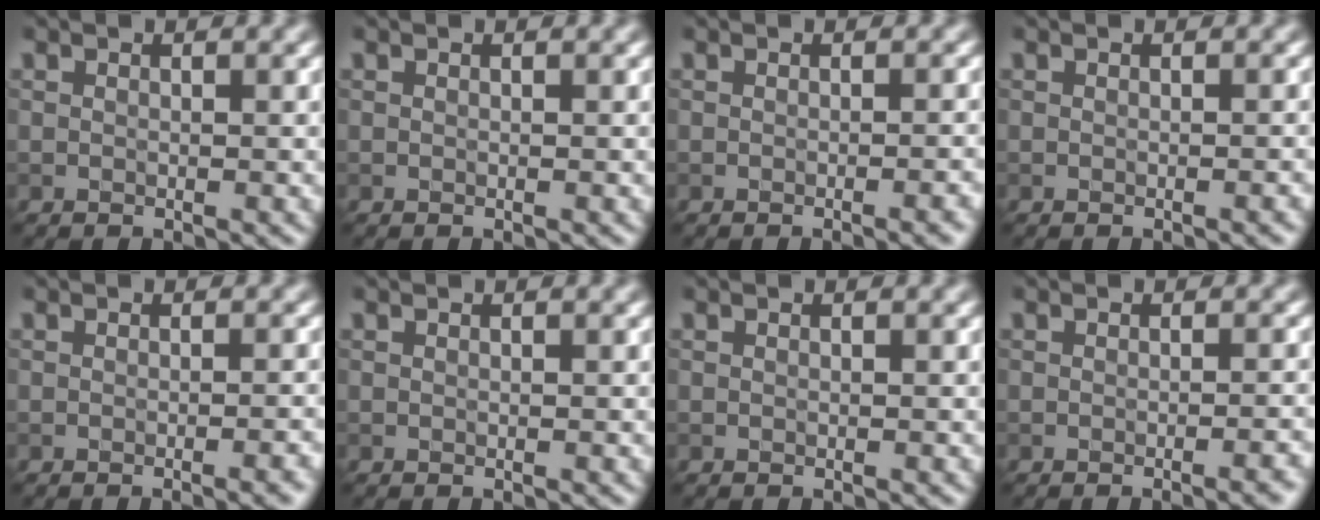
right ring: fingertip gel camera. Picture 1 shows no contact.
{"total": 0.0}
{"total": 2.1, "force": [-0.8, 0.6, 1.8], "torque": [-0.010, 0.002, -0.012]}
{"total": 0.9, "force": [-0.4, 0.2, 0.8], "torque": [-0.004, 0.003, -0.006]}
{"total": 2.5, "force": [-1.0, 0.8, 2.2], "torque": [-0.011, 0.003, -0.013]}
{"total": 0.0}
{"total": 0.0}
{"total": 2.5, "force": [-1.1, 0.8, 2.1], "torque": [-0.009, 0.005, -0.016]}